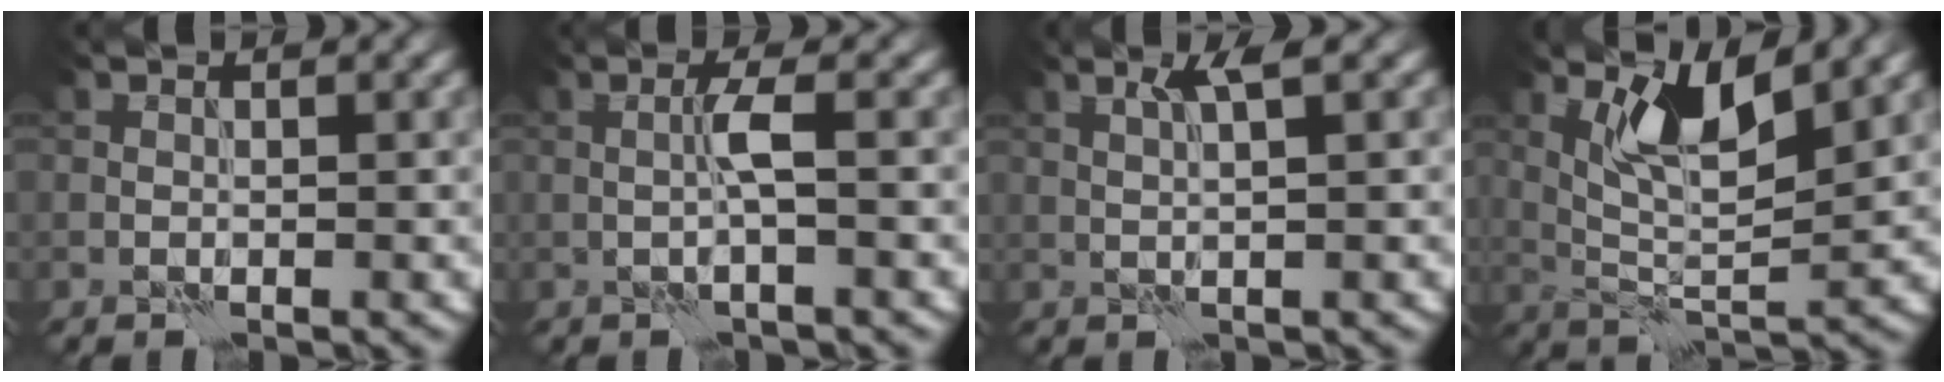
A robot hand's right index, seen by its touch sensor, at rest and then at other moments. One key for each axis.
{"total": 2.0, "fx": -0.3, "fy": 0.0, "fz": 2.0, "tx": -0.041, "ty": 0.005, "tz": -0.006}
{"total": 2.2, "fx": 1.0, "fy": 0.0, "fz": 1.9, "tx": -0.038, "ty": 0.004, "tz": 0.019}
{"total": 5.3, "fx": 2.6, "fy": 1.5, "fz": 4.4, "tx": -0.091, "ty": -0.010, "tz": 0.052}